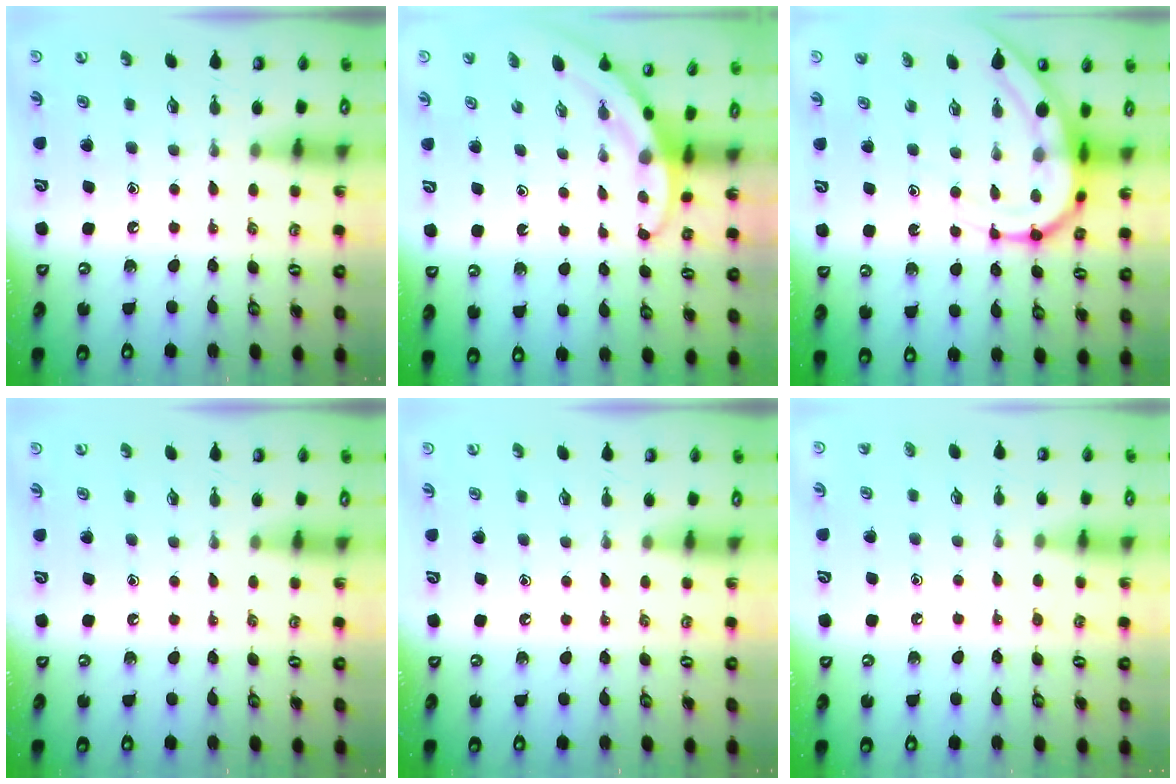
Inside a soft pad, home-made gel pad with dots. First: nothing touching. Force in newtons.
{"total": 3.3, "press": 3.3, "slide": 0.1}
{"total": 10.4, "press": 10.4, "slide": 1.0}
{"total": 0.0}
{"total": 0.0}
{"total": 3.5, "press": 3.5, "slide": 0.4}